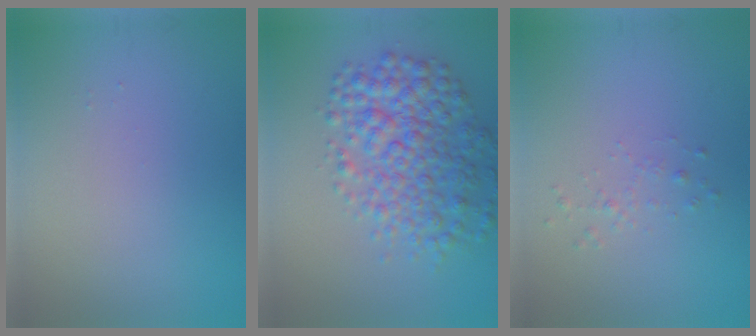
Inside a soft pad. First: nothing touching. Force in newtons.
{"total": 6.3, "press": 6.3, "slide": 0.1}
{"total": 0.8, "press": 0.8, "slide": 0.0}